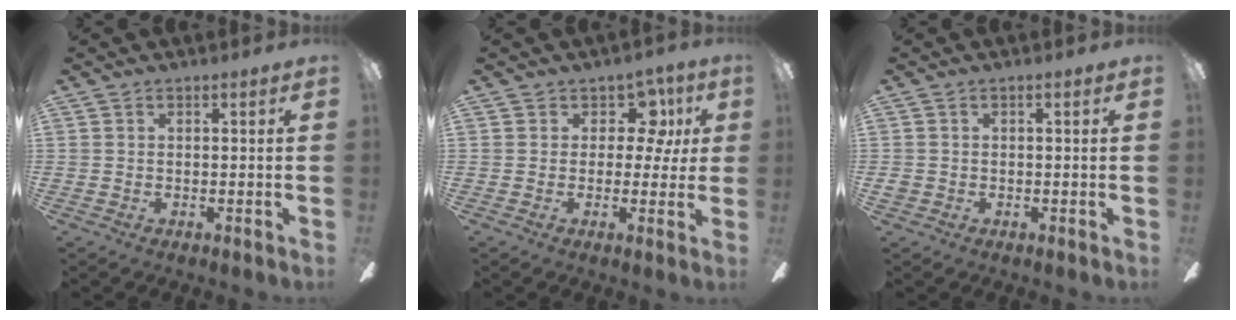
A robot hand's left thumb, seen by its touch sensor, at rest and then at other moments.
{"total": 8.7, "force": [3.4, 6.2, 4.9], "torque": [-0.073, -0.007, 0.062]}
{"total": 1.3, "force": [-0.4, 1.0, 0.7], "torque": [-0.011, 0.003, -0.008]}